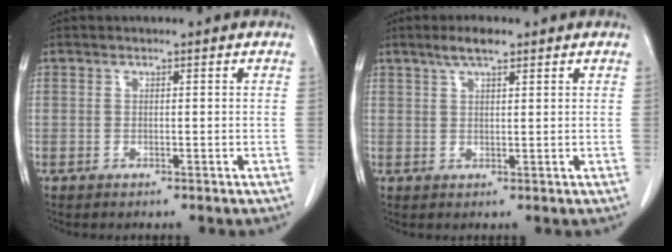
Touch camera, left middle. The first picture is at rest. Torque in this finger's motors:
{"motor_torque": [0.45, -0.38, -0.02, 0.04]}